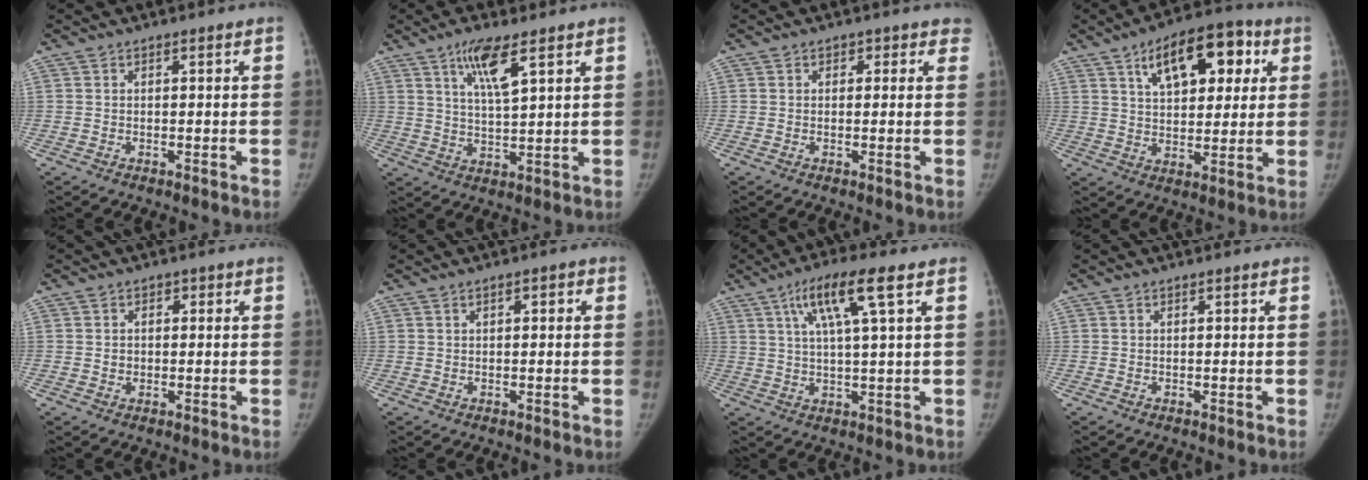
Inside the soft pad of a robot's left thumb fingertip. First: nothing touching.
{"total": 7.6, "force": [4.3, 1.7, 6.0], "torque": [-0.109, -0.024, 0.083]}
{"total": 2.1, "force": [1.1, 1.7, 0.6], "torque": [0.029, 0.000, 0.004]}
{"total": 15.9, "force": [6.6, 8.1, 11.9], "torque": [-0.135, -0.002, 0.102]}
{"total": 1.8, "force": [0.0, 1.7, 0.6], "torque": [0.004, 0.004, -0.001]}
{"total": 1.8, "force": [0.5, 0.9, 1.5], "torque": [-0.018, 0.006, 0.005]}
{"total": 9.8, "force": [4.4, 0.7, 8.7], "torque": [-0.168, -0.001, 0.077]}
{"total": 0.0}